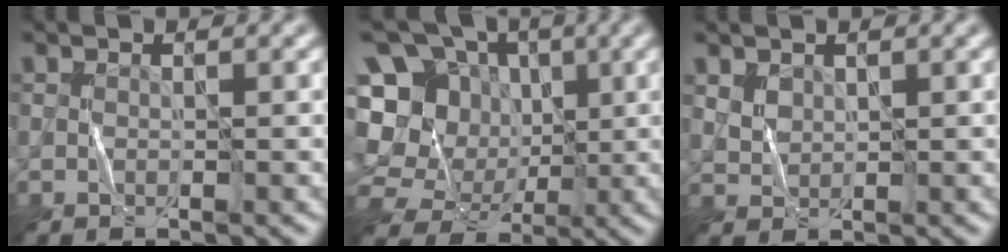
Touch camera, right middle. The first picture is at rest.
{"total": 15.1, "force": [-0.8, 13.4, 6.9], "torque": [-0.163, 0.024, -0.021]}
{"total": 1.5, "force": [0.9, 1.0, 0.6], "torque": [-0.017, 0.000, 0.023]}